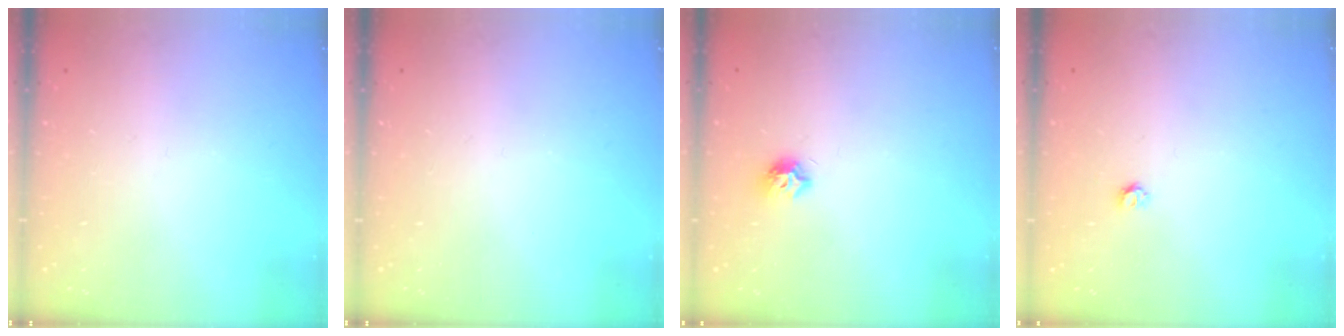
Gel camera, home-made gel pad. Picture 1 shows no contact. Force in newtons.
{"total": 0.0}
{"total": 7.1, "press": 7.1, "slide": 0.8}
{"total": 3.2, "press": 3.2, "slide": 0.3}